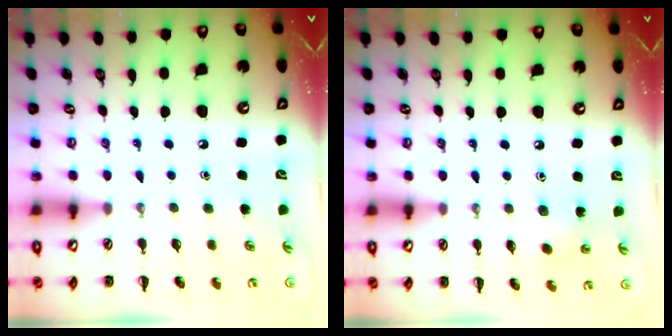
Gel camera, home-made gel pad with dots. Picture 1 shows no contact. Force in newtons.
{"total": 3.5, "press": 3.3, "slide": 1.0}